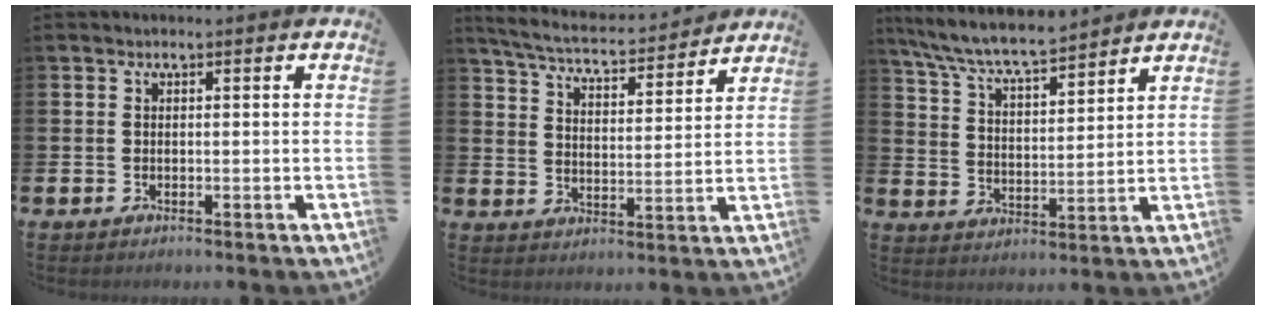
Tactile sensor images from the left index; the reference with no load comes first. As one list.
[{"total": 5.8, "force": [5.5, 0.9, 1.6], "torque": [-0.060, -0.040, 0.092]}, {"total": 7.7, "force": [7.3, 0.8, 2.5], "torque": [-0.077, -0.046, 0.127]}]